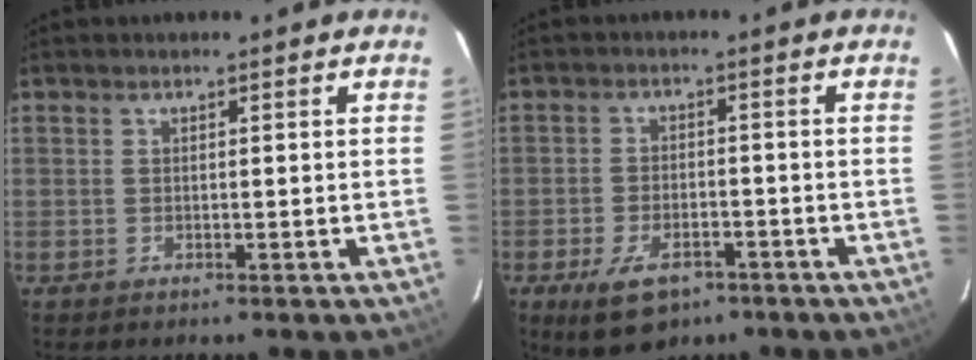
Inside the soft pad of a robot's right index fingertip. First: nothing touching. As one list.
[{"total": 9.3, "force": [-5.8, 5.0, 5.4], "torque": [-0.121, -0.012, -0.089]}]